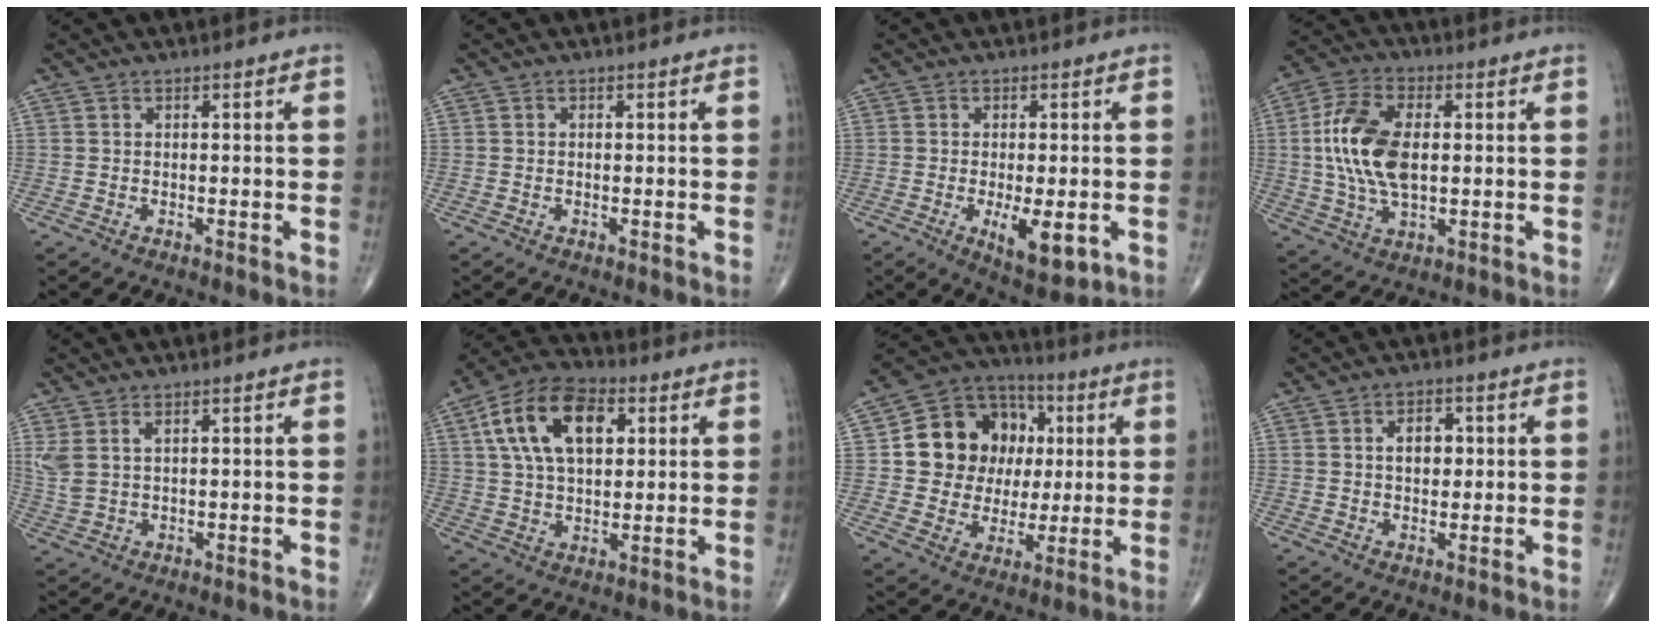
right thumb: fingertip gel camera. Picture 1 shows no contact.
{"total": 0.0}
{"total": 8.0, "force": [-2.1, 2.9, 7.2], "torque": [-0.105, -0.019, -0.026]}
{"total": 14.6, "force": [1.1, 8.0, 12.1], "torque": [-0.244, 0.007, 0.020]}
{"total": 4.3, "force": [1.8, 2.2, 3.2], "torque": [-0.085, 0.001, 0.047]}
{"total": 16.4, "force": [5.1, 9.5, 12.3], "torque": [-0.206, 0.008, 0.087]}
{"total": 17.1, "force": [2.8, 14.6, 8.5], "torque": [-0.096, 0.020, 0.056]}
{"total": 4.9, "force": [0.9, 3.3, 3.5], "torque": [-0.037, 0.003, 0.013]}